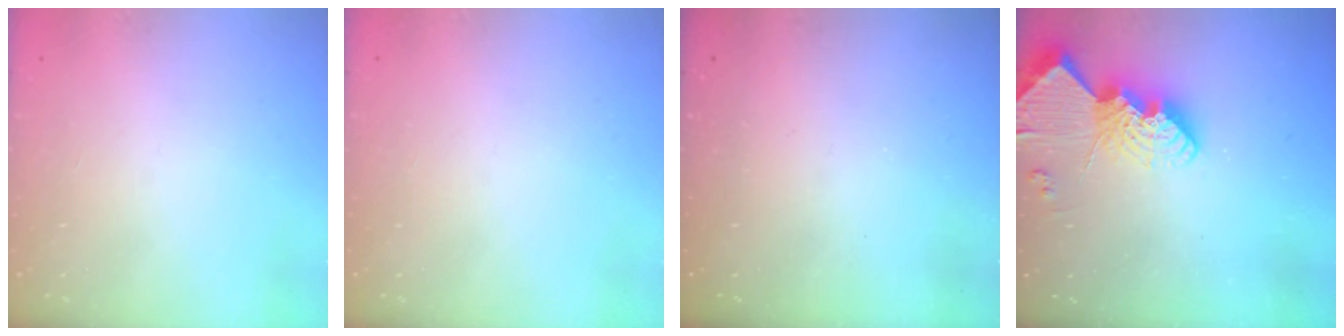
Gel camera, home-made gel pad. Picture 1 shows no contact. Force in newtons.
{"total": 0.0}
{"total": 0.0}
{"total": 14.6, "press": 14.5, "slide": 1.1}